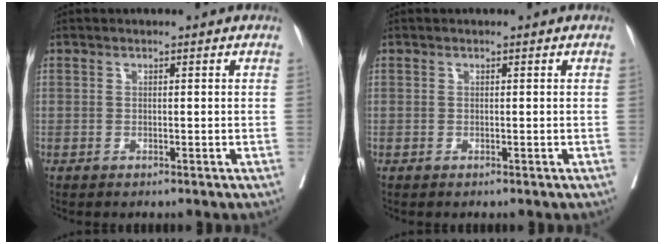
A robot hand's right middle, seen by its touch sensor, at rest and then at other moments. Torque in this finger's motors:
{"motor_torque": [0.00, 0.00, 0.00, 0.00]}